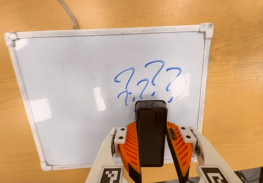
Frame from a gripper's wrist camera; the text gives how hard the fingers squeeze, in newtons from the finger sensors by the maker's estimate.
{"total": 5.6, "left": 4.9, "right": 6.2}